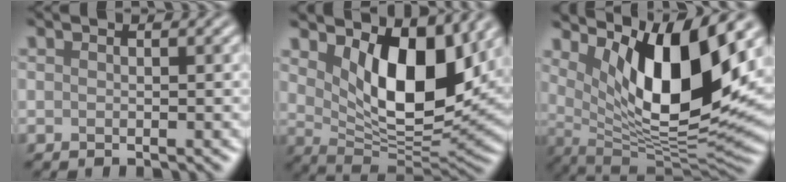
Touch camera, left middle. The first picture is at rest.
{"total": 9.3, "force": [3.3, 4.5, 7.4], "torque": [-0.122, -0.021, 0.054]}
{"total": 11.9, "force": [4.3, 3.9, 10.4], "torque": [-0.168, -0.019, 0.087]}